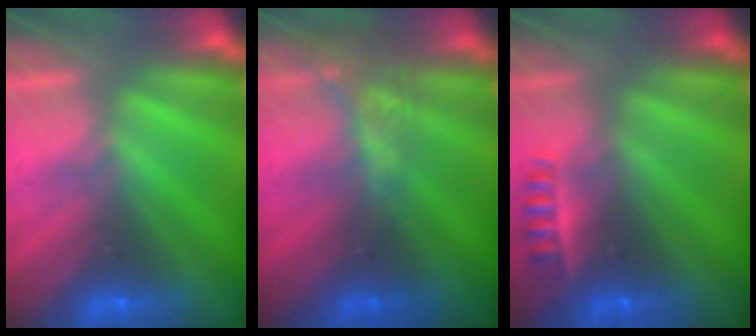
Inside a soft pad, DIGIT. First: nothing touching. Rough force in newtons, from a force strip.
{"total": 2.1}
{"total": 2.3}